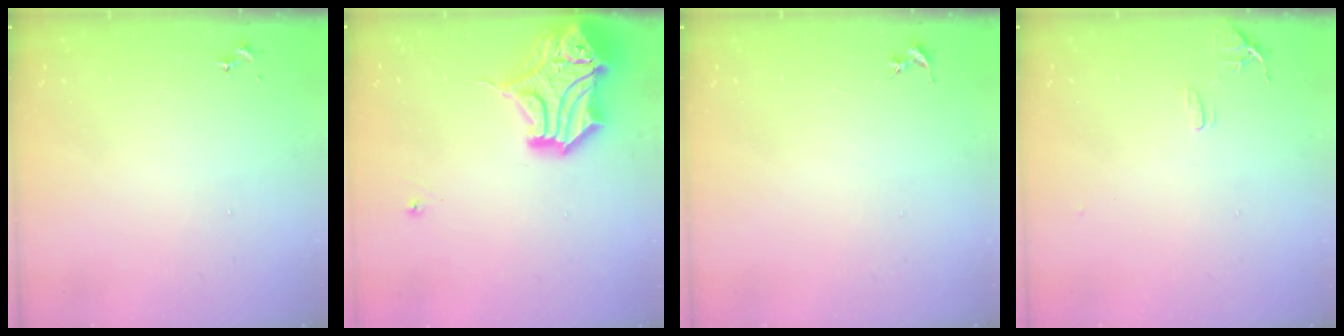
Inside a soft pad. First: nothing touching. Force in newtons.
{"total": 19.9, "press": 19.7, "slide": 3.3}
{"total": 0.0}
{"total": 7.7, "press": 7.7, "slide": 0.7}